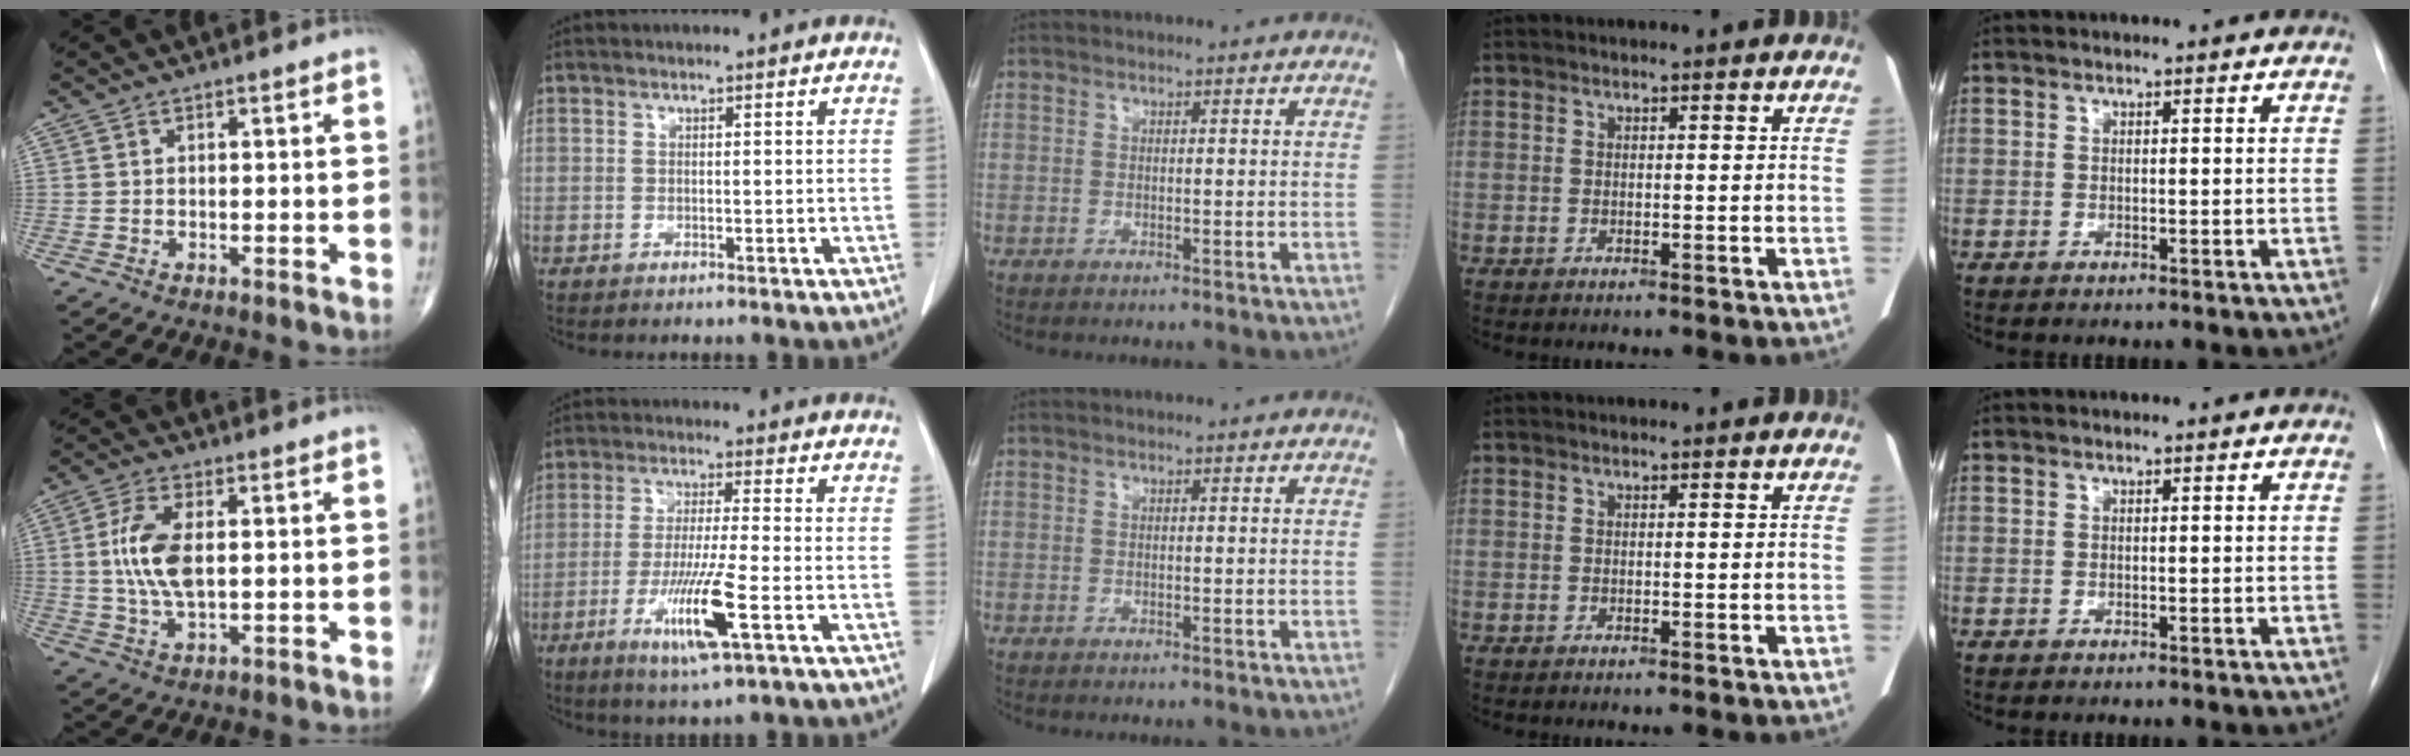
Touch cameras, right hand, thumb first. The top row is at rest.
{"thumb": {"total": 9.4, "force": [0.8, 4.3, 8.3], "torque": [-0.179, -0.003, 0.018]}, "index": {"total": 10.3, "force": [-4.0, -0.1, 9.5], "torque": [-0.185, -0.022, -0.072]}}